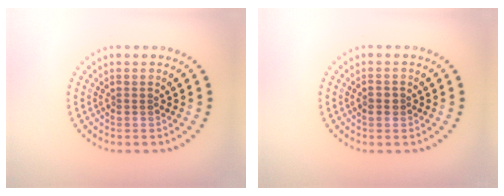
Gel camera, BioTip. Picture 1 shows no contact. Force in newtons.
{"total": 1.2, "press": 1.2, "slide": 0.2}